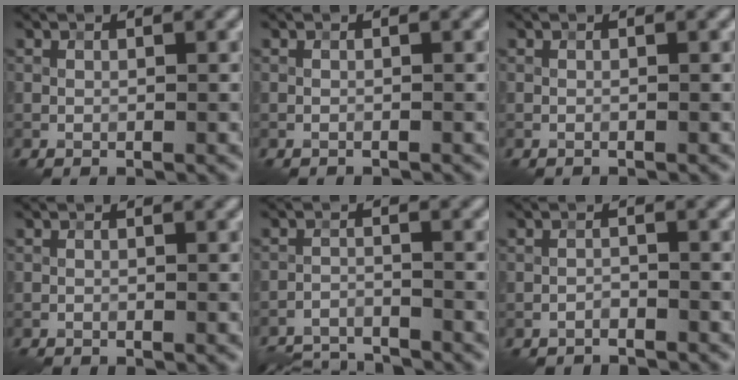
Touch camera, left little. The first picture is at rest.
{"total": 0.7, "force": [-0.7, 0.0, -0.1], "torque": [0.005, -0.002, -0.015]}
{"total": 0.0}
{"total": 0.9, "force": [-0.9, 0.0, 0.0], "torque": [0.001, -0.003, -0.019]}
{"total": 6.8, "force": [-6.6, 1.0, 1.2], "torque": [-0.029, -0.017, -0.111]}
{"total": 1.7, "force": [-1.7, 0.2, 0.1], "torque": [0.003, -0.001, -0.032]}